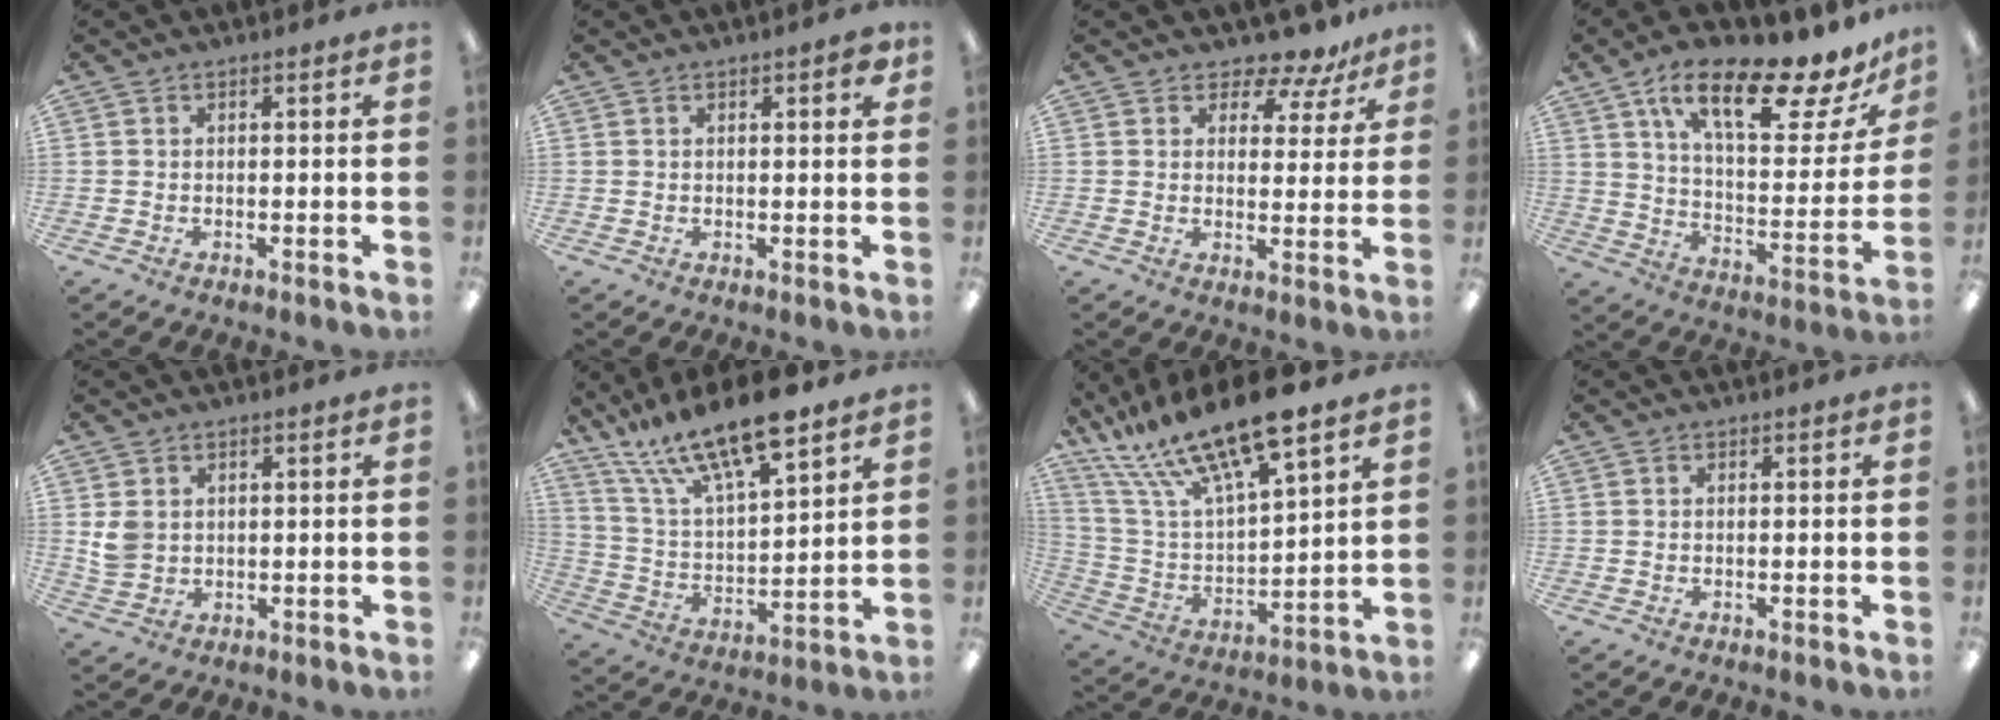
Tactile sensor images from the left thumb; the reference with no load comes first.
{"total": 2.6, "force": [1.4, 0.8, 2.0], "torque": [-0.017, -0.006, 0.017]}
{"total": 5.9, "force": [5.2, 2.4, 1.5], "torque": [-0.013, -0.046, 0.089]}
{"total": 20.1, "force": [13.1, 6.5, 13.8], "torque": [-0.220, -0.076, 0.214]}
{"total": 4.2, "force": [1.4, 3.5, 1.8], "torque": [-0.032, 0.002, 0.029]}
{"total": 18.2, "force": [14.5, 4.9, 10.0], "torque": [-0.193, -0.089, 0.253]}
{"total": 19.5, "force": [16.0, 3.7, 10.5], "torque": [-0.225, -0.111, 0.279]}
{"total": 0.0}